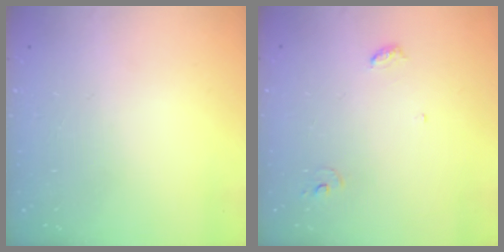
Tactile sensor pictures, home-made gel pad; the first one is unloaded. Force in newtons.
{"total": 3.8, "press": 3.8, "slide": 0.3}